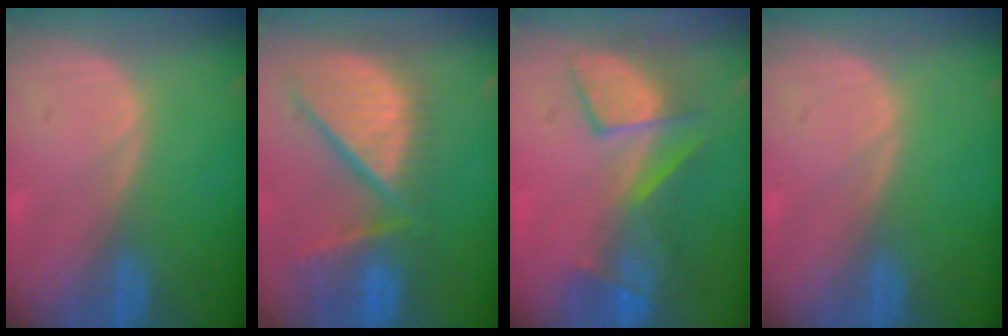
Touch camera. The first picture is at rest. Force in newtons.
{"total": 13.1, "press": 11.0, "slide": 7.2}
{"total": 8.3, "press": 8.3, "slide": 0.5}
{"total": 0.0}